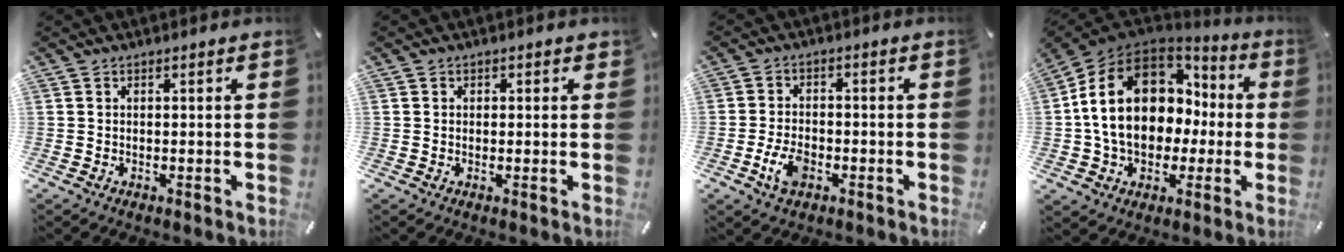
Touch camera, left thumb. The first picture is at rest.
{"total": 0.9, "force": [0.2, 0.9, 0.3], "torque": [0.002, 0.002, 0.000]}
{"total": 6.3, "force": [-2.7, 3.9, 4.1], "torque": [-0.097, 0.006, -0.052]}
{"total": 18.2, "force": [1.4, 14.1, 11.4], "torque": [-0.241, 0.001, 0.026]}